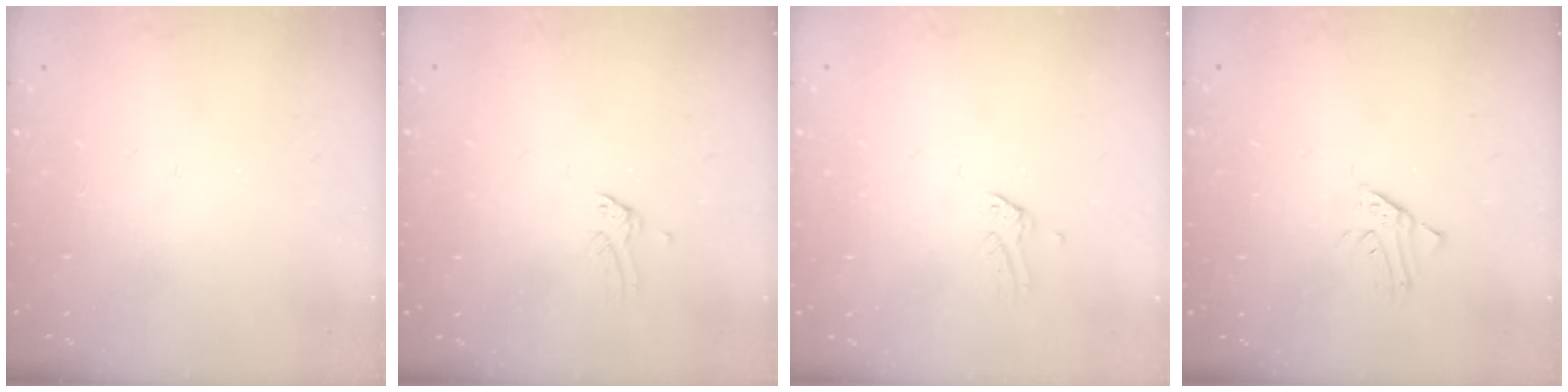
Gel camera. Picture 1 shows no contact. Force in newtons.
{"total": 0.0}
{"total": 0.0}
{"total": 1.6, "press": 1.6, "slide": 0.1}